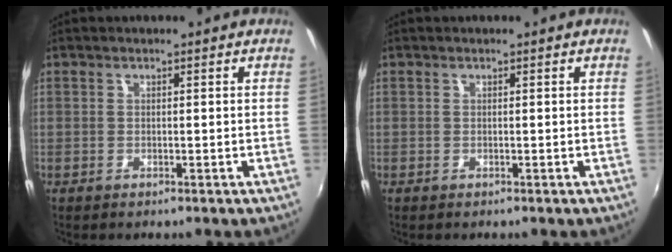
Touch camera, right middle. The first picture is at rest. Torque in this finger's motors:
{"motor_torque": [-0.23, -0.03, -0.02, 0.01]}